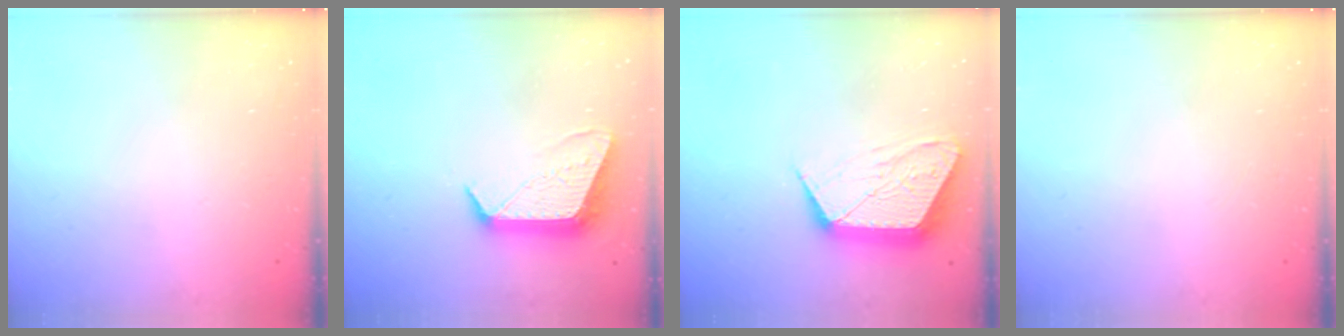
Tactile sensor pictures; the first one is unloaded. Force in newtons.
{"total": 11.6, "press": 11.5, "slide": 0.7}
{"total": 12.3, "press": 12.2, "slide": 0.7}
{"total": 0.0}